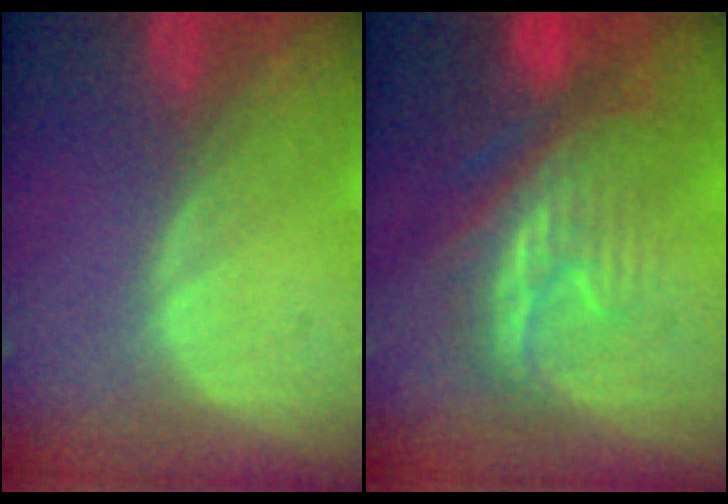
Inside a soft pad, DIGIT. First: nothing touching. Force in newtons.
{"total": 9.4, "press": 8.8, "slide": 3.5}